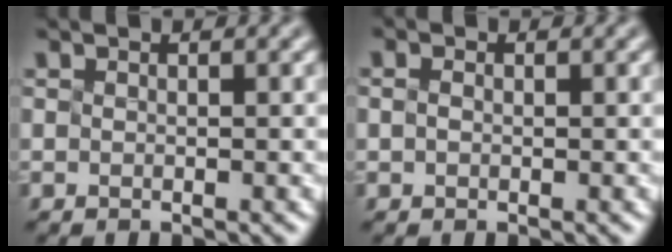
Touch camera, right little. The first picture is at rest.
{"total": 0.7, "force": [-0.6, -0.1, -0.3], "torque": [-0.001, 0.002, -0.002]}